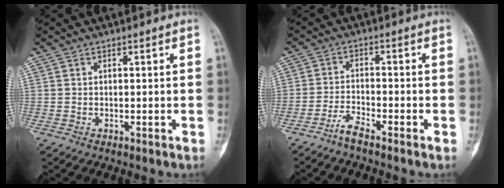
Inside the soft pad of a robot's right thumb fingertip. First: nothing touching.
{"total": 3.3, "force": [-2.9, 0.1, 1.6], "torque": [-0.042, 0.010, -0.064]}